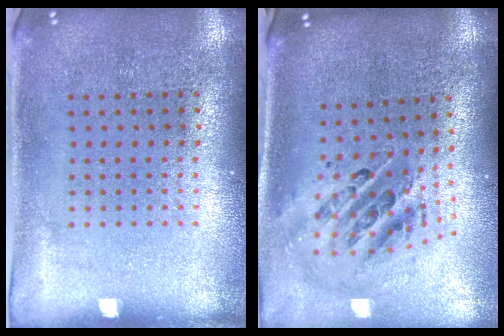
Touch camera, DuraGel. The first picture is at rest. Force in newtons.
{"total": 1.6, "press": 1.3, "slide": 0.8}